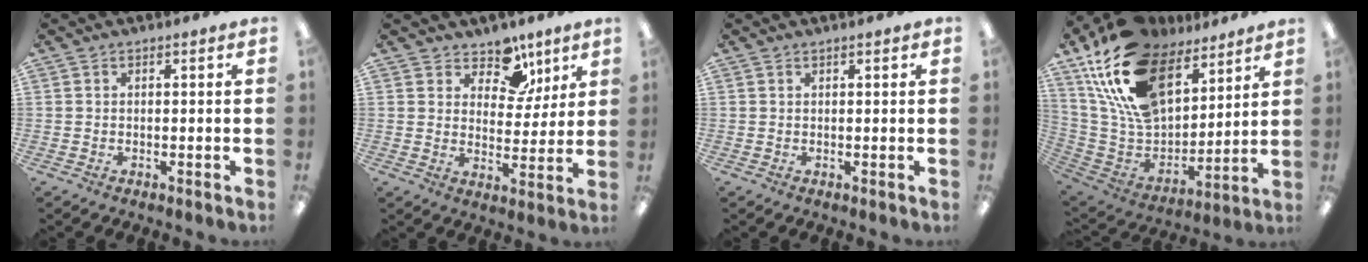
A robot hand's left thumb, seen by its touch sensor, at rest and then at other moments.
{"total": 9.4, "force": [6.7, 5.9, 2.9], "torque": [-0.042, -0.045, 0.123]}
{"total": 0.6, "force": [0.5, 0.2, 0.3], "torque": [-0.006, 0.002, 0.009]}
{"total": 24.0, "force": [14.9, 13.2, 13.3], "torque": [-0.274, -0.077, 0.272]}